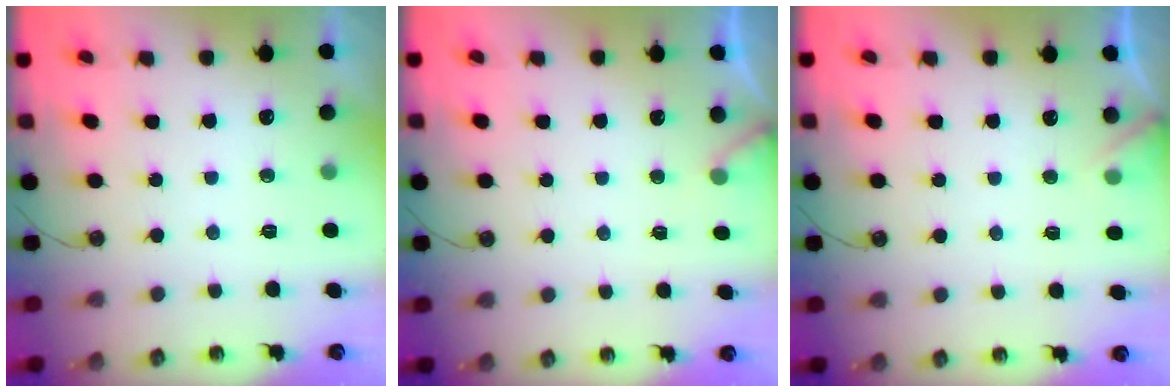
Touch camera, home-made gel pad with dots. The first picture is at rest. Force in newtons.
{"total": 3.6, "press": 3.6, "slide": 0.1}
{"total": 5.4, "press": 5.4, "slide": 0.7}